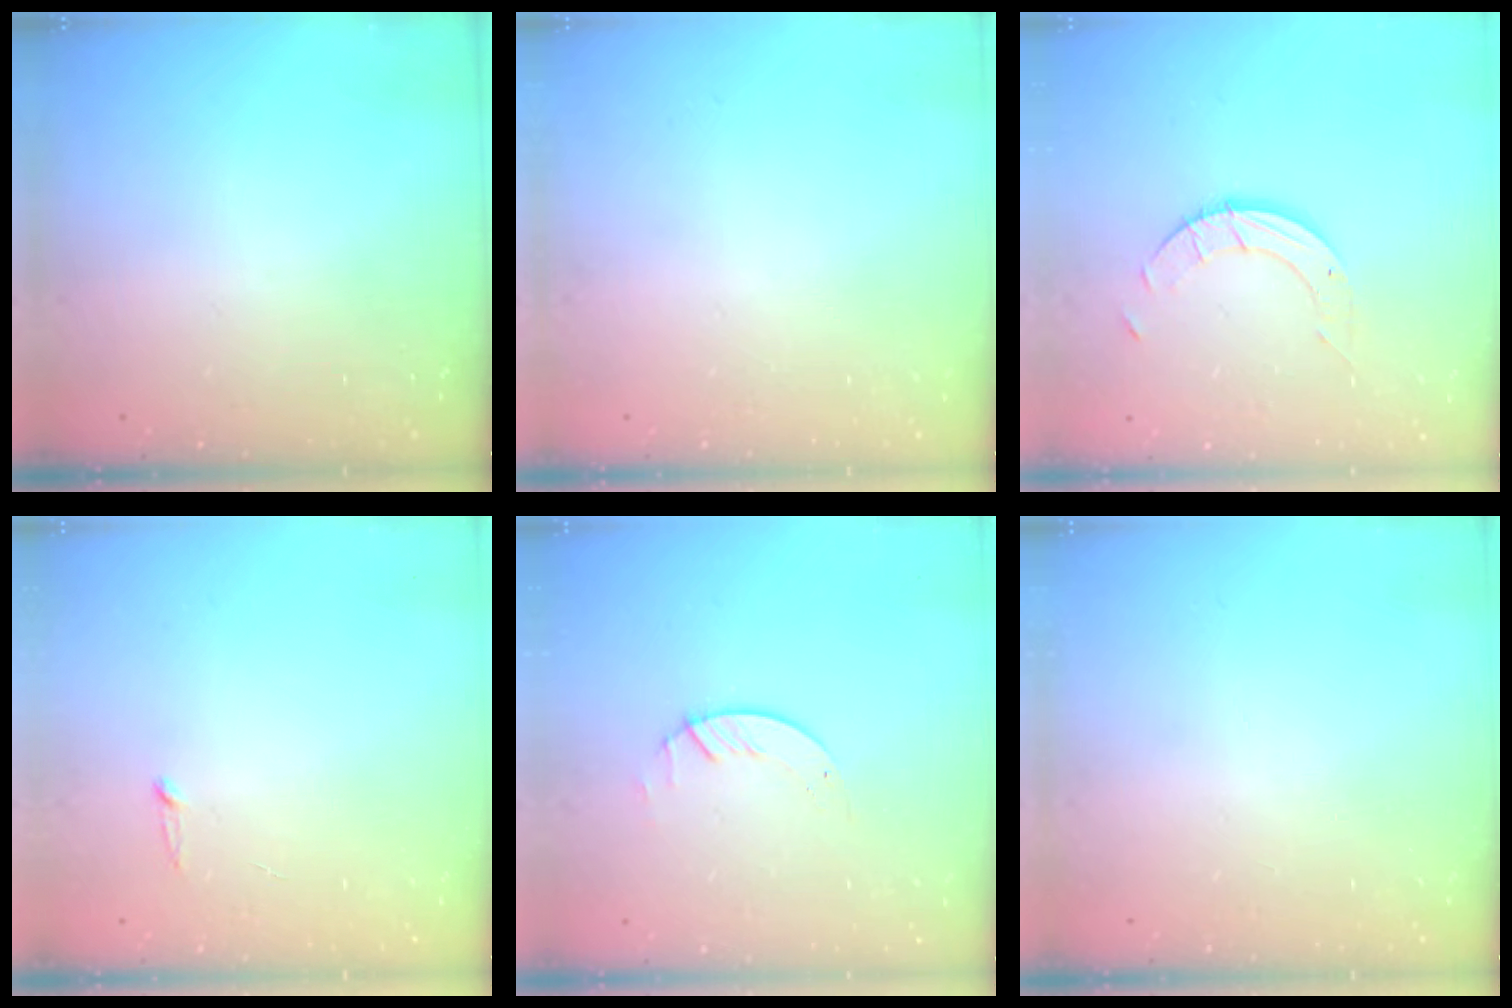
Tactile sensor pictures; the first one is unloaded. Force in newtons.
{"total": 0.0}
{"total": 5.6, "press": 5.6, "slide": 0.1}
{"total": 2.5, "press": 2.5, "slide": 0.2}
{"total": 1.2, "press": 1.1, "slide": 0.2}
{"total": 0.0}